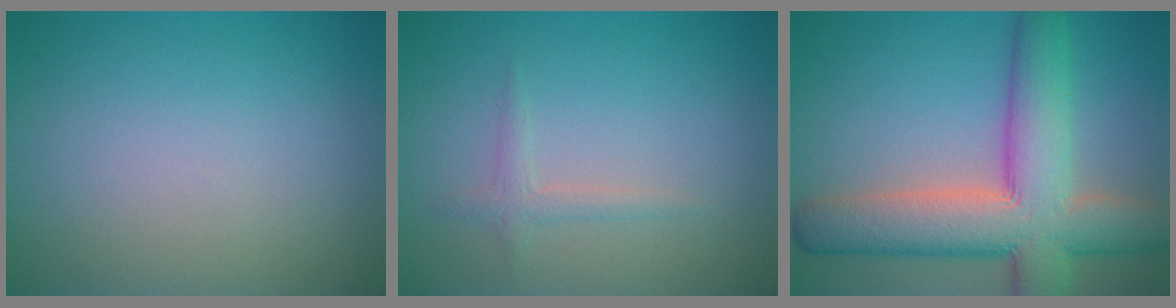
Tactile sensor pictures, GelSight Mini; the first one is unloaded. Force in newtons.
{"total": 1.3, "press": 1.3, "slide": 0.0}
{"total": 10.6, "press": 10.6, "slide": 0.6}